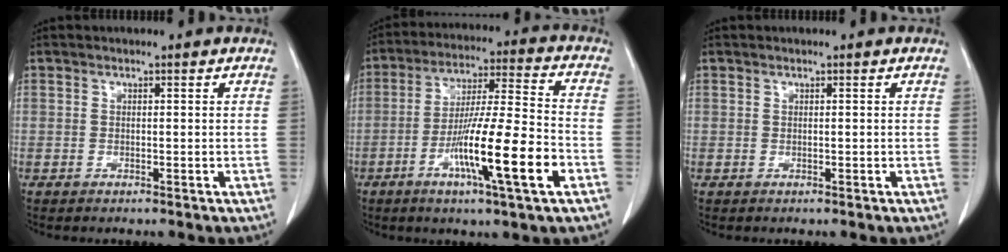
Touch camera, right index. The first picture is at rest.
{"total": 15.4, "force": [-5.8, 0.2, 14.3], "torque": [-0.253, -0.013, -0.102]}
{"total": 0.0}